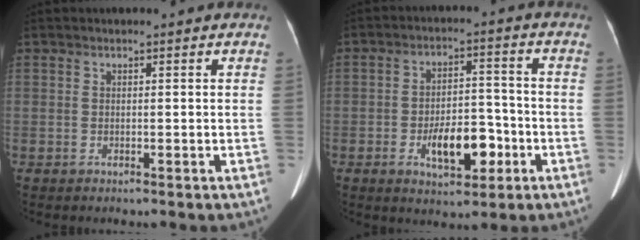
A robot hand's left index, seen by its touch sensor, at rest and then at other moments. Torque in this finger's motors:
{"motor_torque": [0.42, 0.34, 0.17, 0.04]}